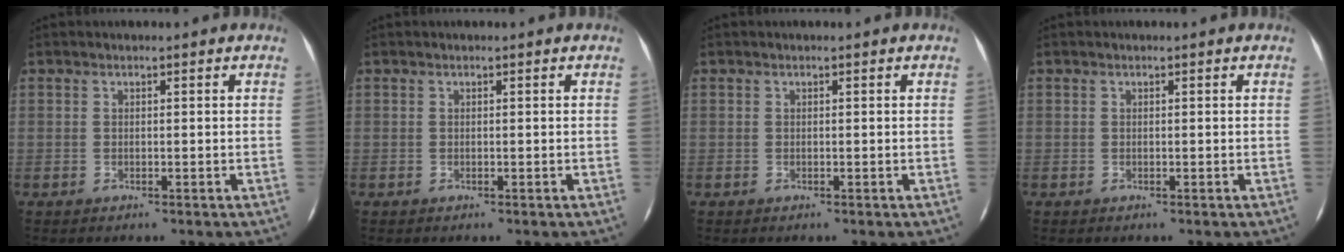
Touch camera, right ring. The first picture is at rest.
{"total": 0.0}
{"total": 0.0}
{"total": 0.0}